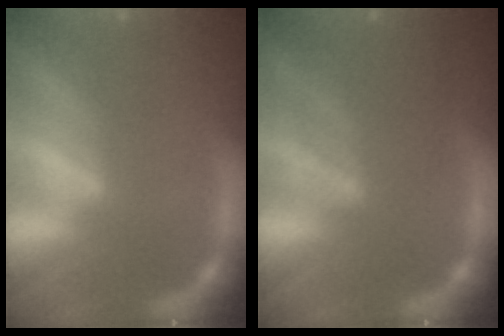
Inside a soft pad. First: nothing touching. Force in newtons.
{"total": 5.5}